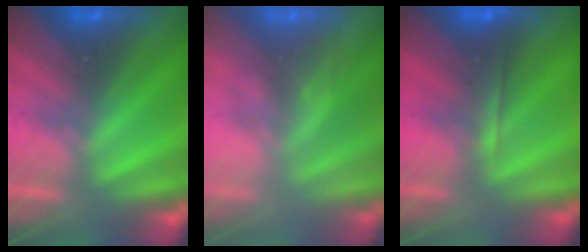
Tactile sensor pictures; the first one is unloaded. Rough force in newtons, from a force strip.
{"total": 2.3}
{"total": 1.9}